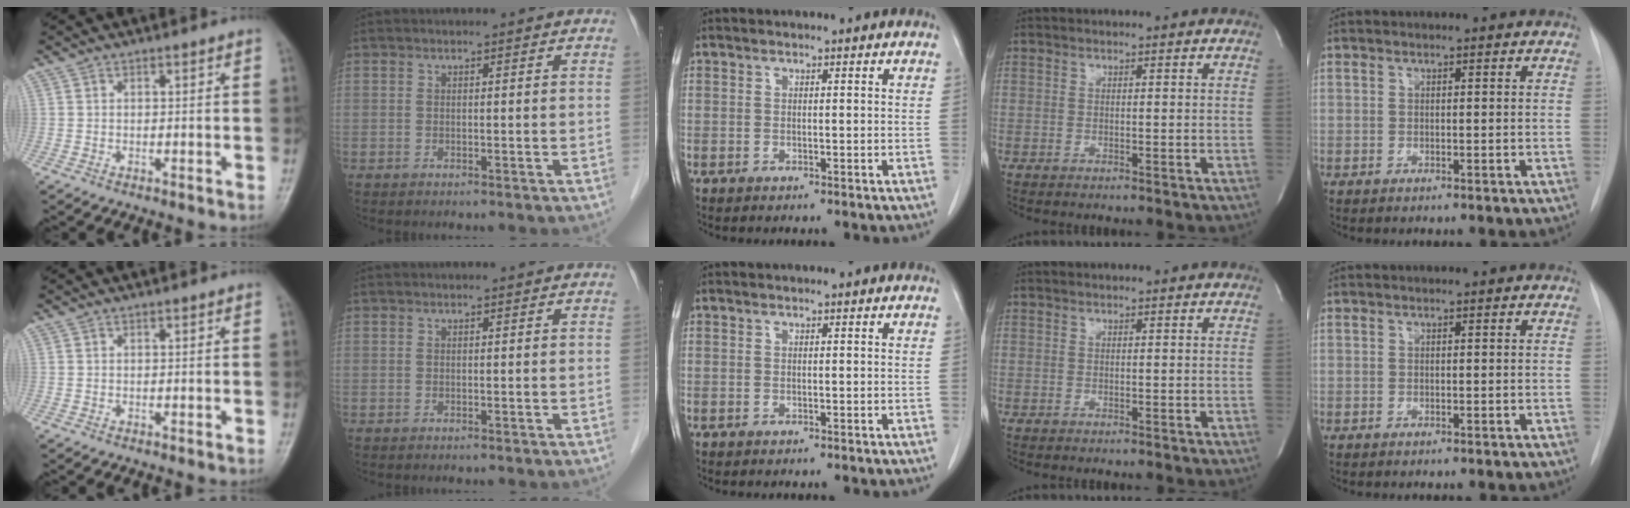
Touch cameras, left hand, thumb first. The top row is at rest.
{}